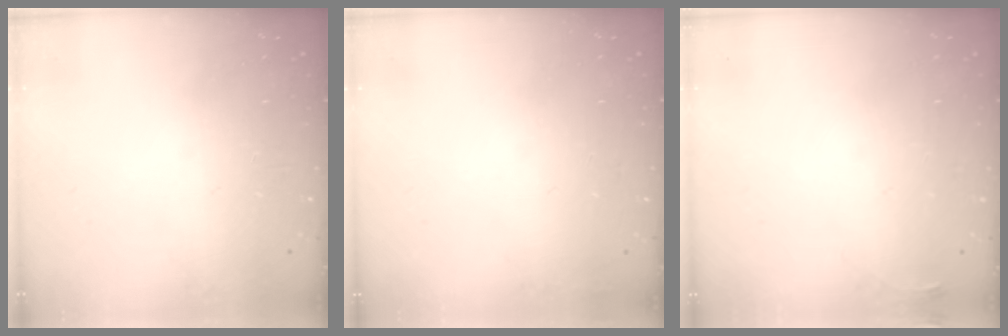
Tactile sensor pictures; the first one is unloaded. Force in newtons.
{"total": 2.8, "press": 2.2, "slide": 1.7}
{"total": 3.4, "press": 3.4, "slide": 0.5}